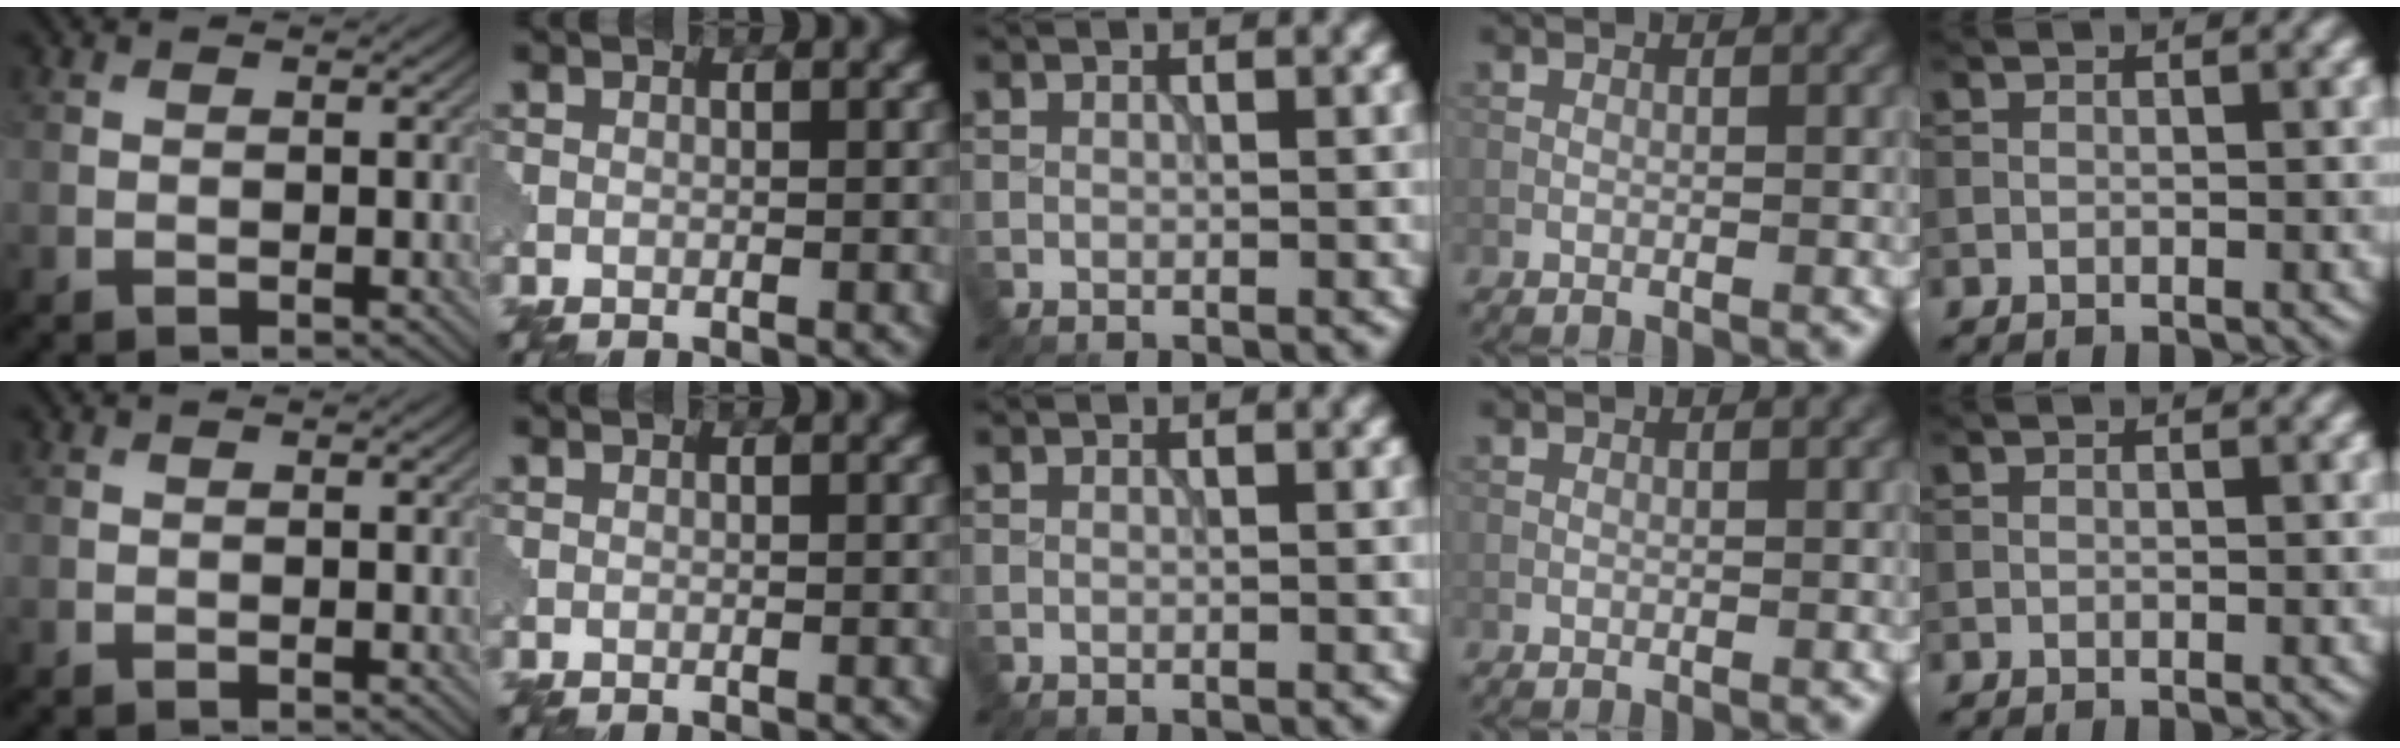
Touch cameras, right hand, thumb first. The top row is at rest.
{}